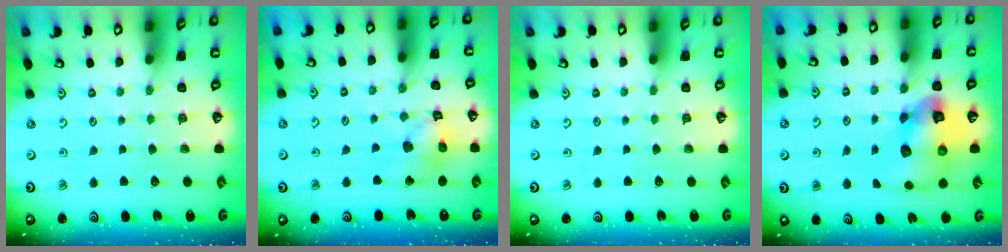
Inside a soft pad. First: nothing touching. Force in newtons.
{"total": 12.4, "press": 12.2, "slide": 1.7}
{"total": 0.0}
{"total": 15.1, "press": 15.0, "slide": 2.1}